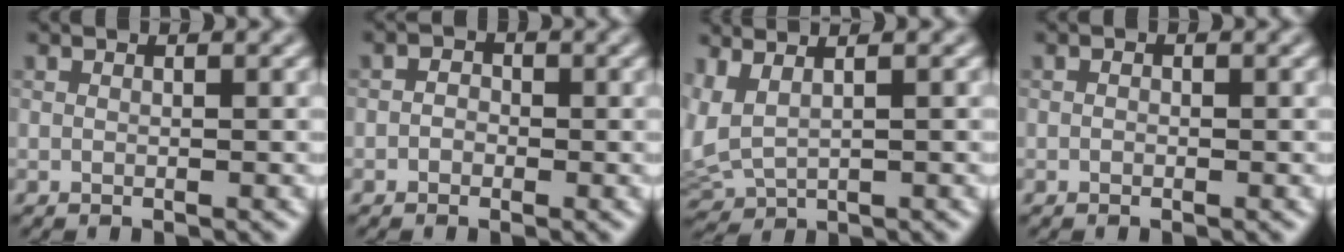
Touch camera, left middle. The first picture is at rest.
{"total": 1.7, "force": [-0.3, 1.5, 0.8], "torque": [-0.008, 0.016, -0.020]}
{"total": 2.2, "force": [0.9, 0.8, 1.8], "torque": [-0.058, 0.008, 0.032]}
{"total": 0.5, "force": [-0.4, 0.3, 0.1], "torque": [-0.003, 0.004, -0.002]}